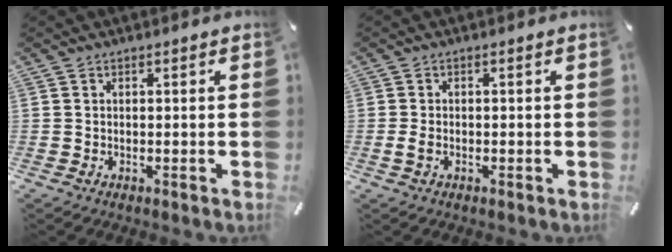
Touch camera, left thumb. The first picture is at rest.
{"total": 1.4, "force": [-0.5, 0.7, 1.1], "torque": [-0.018, 0.002, -0.007]}